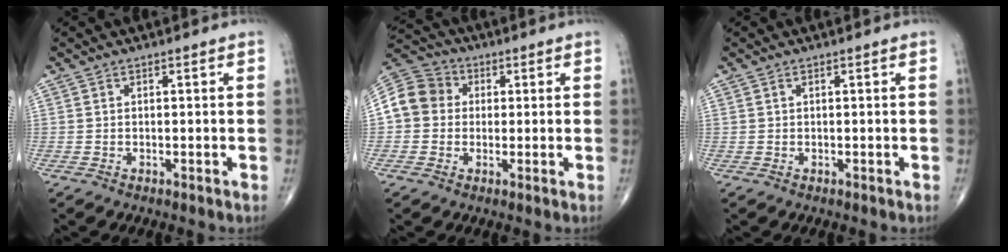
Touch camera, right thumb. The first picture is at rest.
{"total": 9.5, "force": [0.7, 8.4, 4.2], "torque": [-0.067, 0.025, 0.001]}
{"total": 0.0}